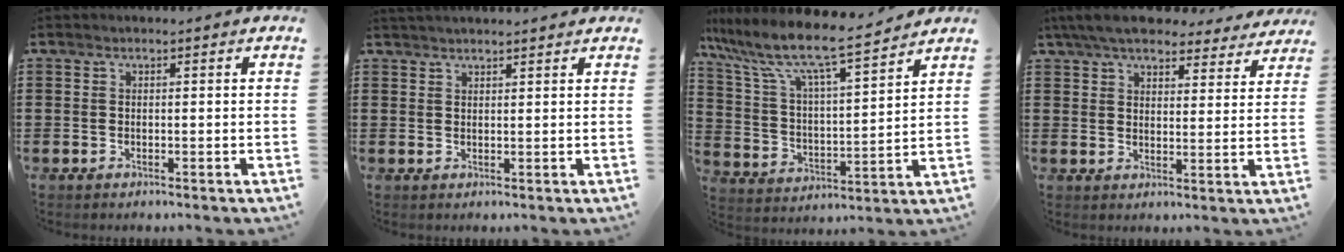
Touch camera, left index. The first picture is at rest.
{"total": 1.5, "force": [1.5, 0.0, 0.3], "torque": [-0.009, 0.001, 0.029]}
{"total": 8.8, "force": [7.5, 0.5, 4.4], "torque": [-0.117, -0.049, 0.123]}
{"total": 7.0, "force": [6.4, 1.4, 2.5], "torque": [-0.071, -0.017, 0.118]}